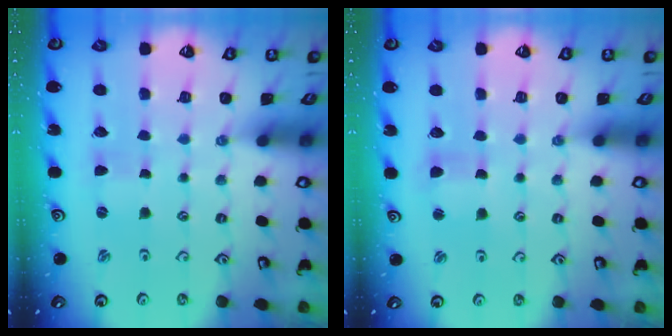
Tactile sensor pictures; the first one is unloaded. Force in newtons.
{"total": 2.7, "press": 2.7, "slide": 0.3}